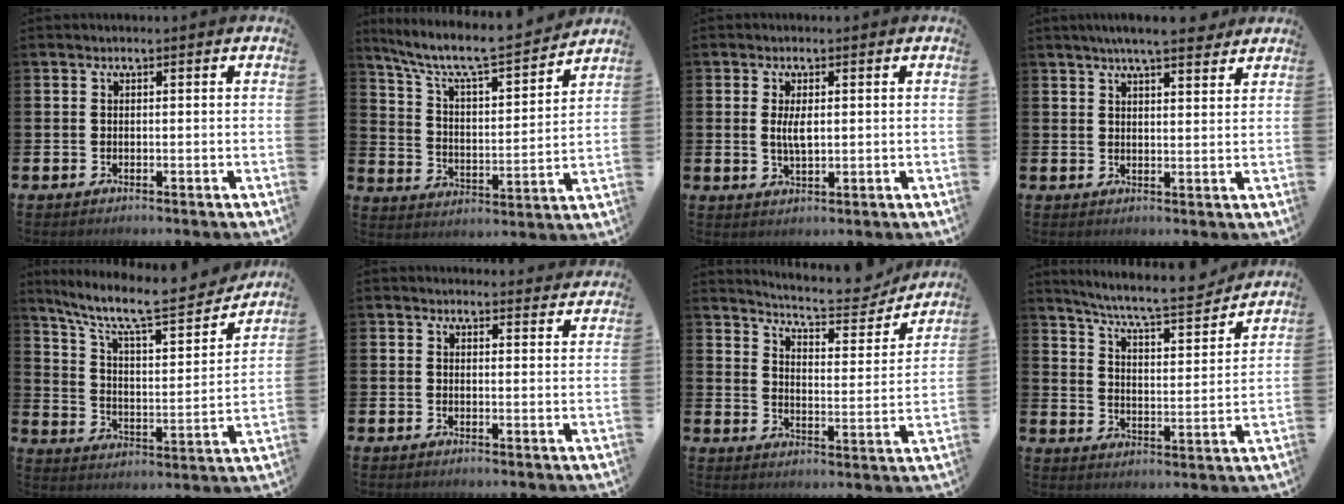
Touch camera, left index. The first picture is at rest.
{"total": 8.8, "force": [7.8, 1.6, 3.9], "torque": [-0.099, -0.059, 0.127]}
{"total": 3.0, "force": [0.6, 1.2, 2.8], "torque": [-0.046, 0.000, 0.005]}
{"total": 5.4, "force": [4.9, 0.5, 2.2], "torque": [-0.044, -0.017, 0.086]}
{"total": 10.3, "force": [8.8, 1.9, 5.1], "torque": [-0.115, -0.066, 0.142]}
{"total": 2.3, "force": [2.2, 0.5, -0.1], "torque": [0.008, -0.016, 0.038]}
{"total": 6.9, "force": [6.6, 1.0, 1.8], "torque": [-0.044, -0.057, 0.107]}
{"total": 7.7, "force": [7.1, 0.6, 2.9], "torque": [-0.078, -0.053, 0.118]}